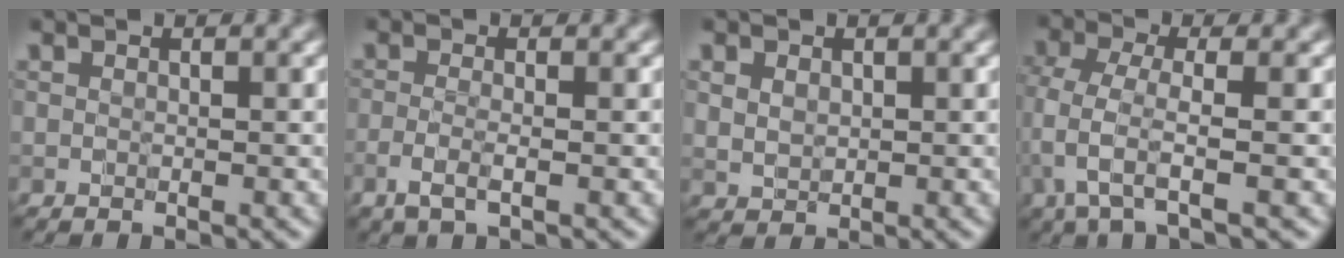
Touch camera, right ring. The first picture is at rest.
{"total": 1.7, "force": [-0.8, 0.4, 1.5], "torque": [-0.027, -0.005, -0.021]}
{"total": 1.4, "force": [0.5, 1.1, 0.7], "torque": [-0.011, -0.004, 0.015]}
{"total": 2.9, "force": [-1.1, 0.6, 2.7], "torque": [-0.057, -0.003, -0.028]}